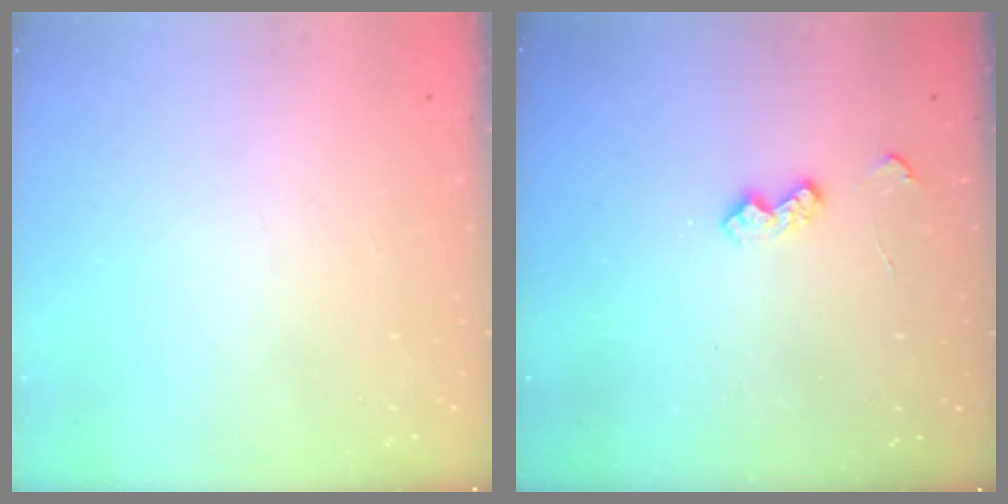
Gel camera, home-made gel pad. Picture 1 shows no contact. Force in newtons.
{"total": 7.3, "press": 7.3, "slide": 0.3}